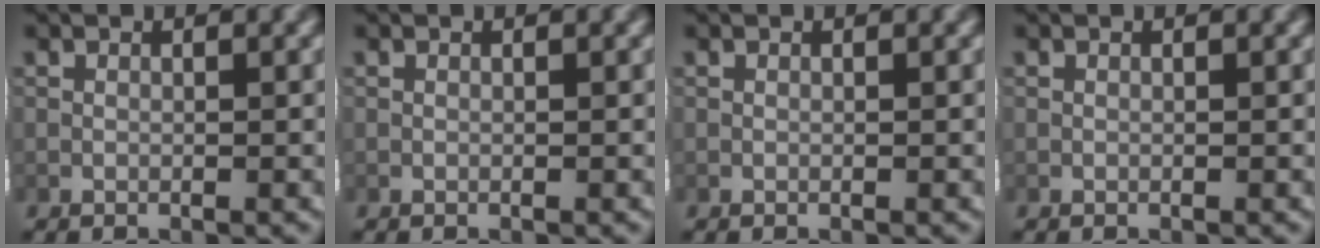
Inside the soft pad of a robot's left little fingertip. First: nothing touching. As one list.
[{"total": 0.0}, {"total": 0.0}, {"total": 0.0}]